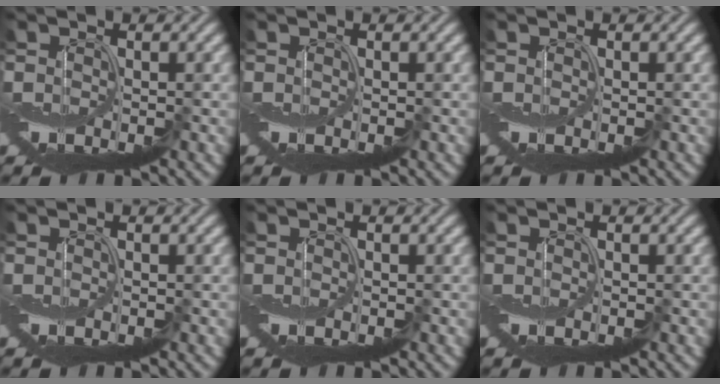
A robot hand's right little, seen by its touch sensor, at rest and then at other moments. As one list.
[{"total": 0.0}, {"total": 0.0}, {"total": 0.0}, {"total": 0.0}, {"total": 0.0}]